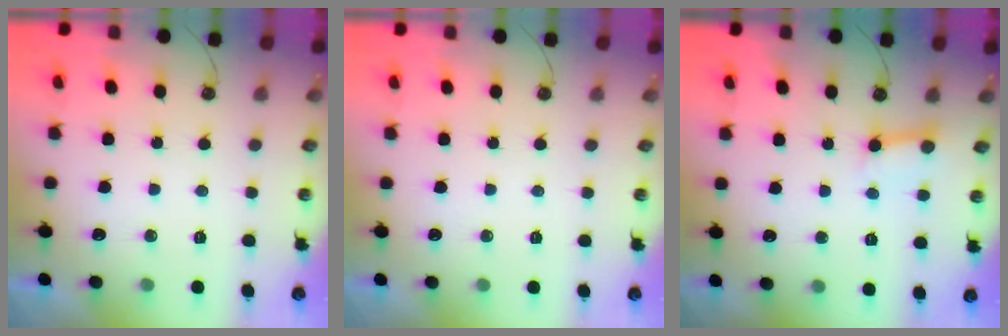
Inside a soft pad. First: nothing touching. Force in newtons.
{"total": 0.0}
{"total": 3.0, "press": 3.0, "slide": 0.1}